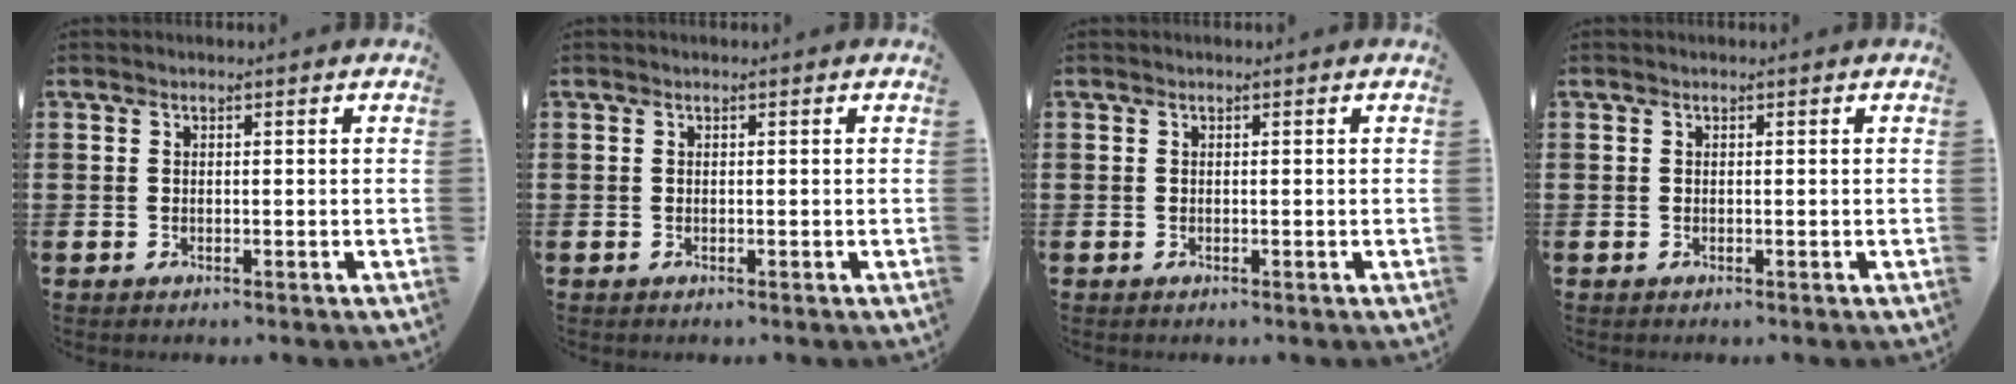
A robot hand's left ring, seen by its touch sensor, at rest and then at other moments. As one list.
[{"total": 0.0}, {"total": 0.0}, {"total": 0.0}]